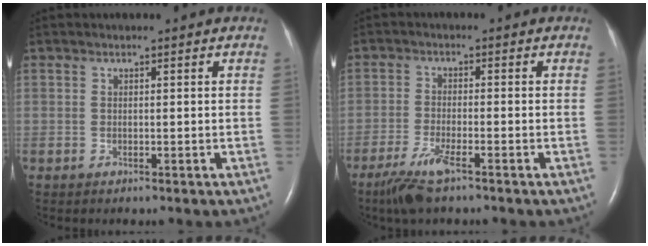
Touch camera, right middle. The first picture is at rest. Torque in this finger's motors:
{"motor_torque": [-0.01, 0.07, 0.09, 0.04]}